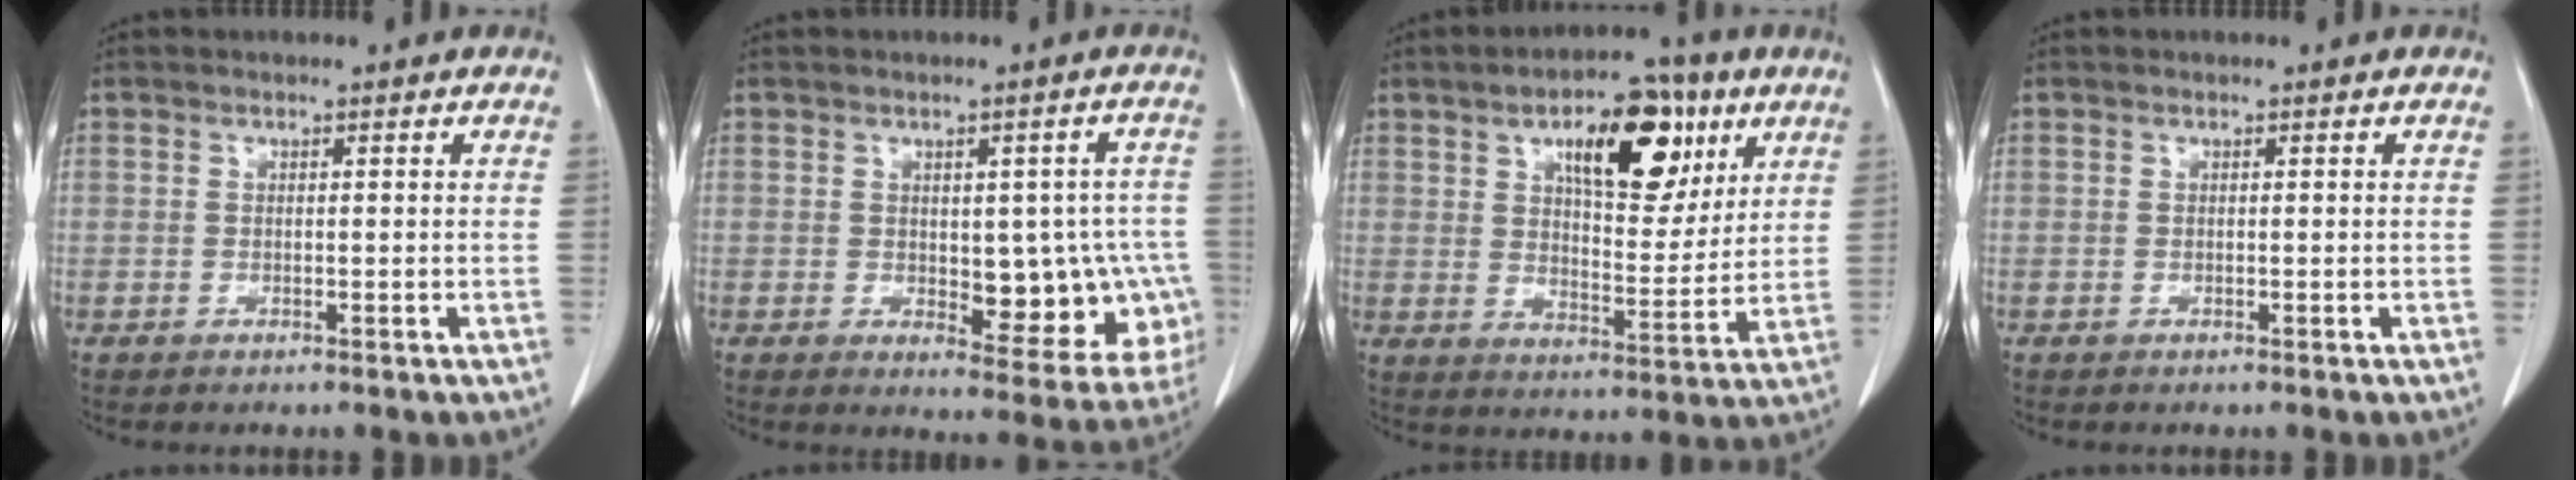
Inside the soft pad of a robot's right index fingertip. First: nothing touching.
{"total": 12.1, "force": [-1.4, 5.7, 10.6], "torque": [-0.111, 0.011, -0.001]}
{"total": 14.1, "force": [6.8, 5.6, 11.0], "torque": [-0.158, 0.014, 0.107]}
{"total": 0.0}